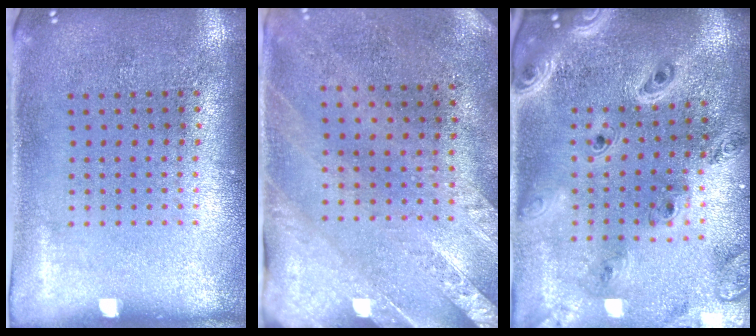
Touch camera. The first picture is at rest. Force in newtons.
{"total": 2.5, "press": 2.1, "slide": 1.4}
{"total": 2.5, "press": 2.2, "slide": 1.2}